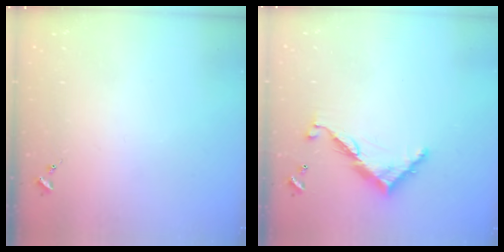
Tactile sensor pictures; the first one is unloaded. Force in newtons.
{"total": 9.7, "press": 9.7, "slide": 0.4}